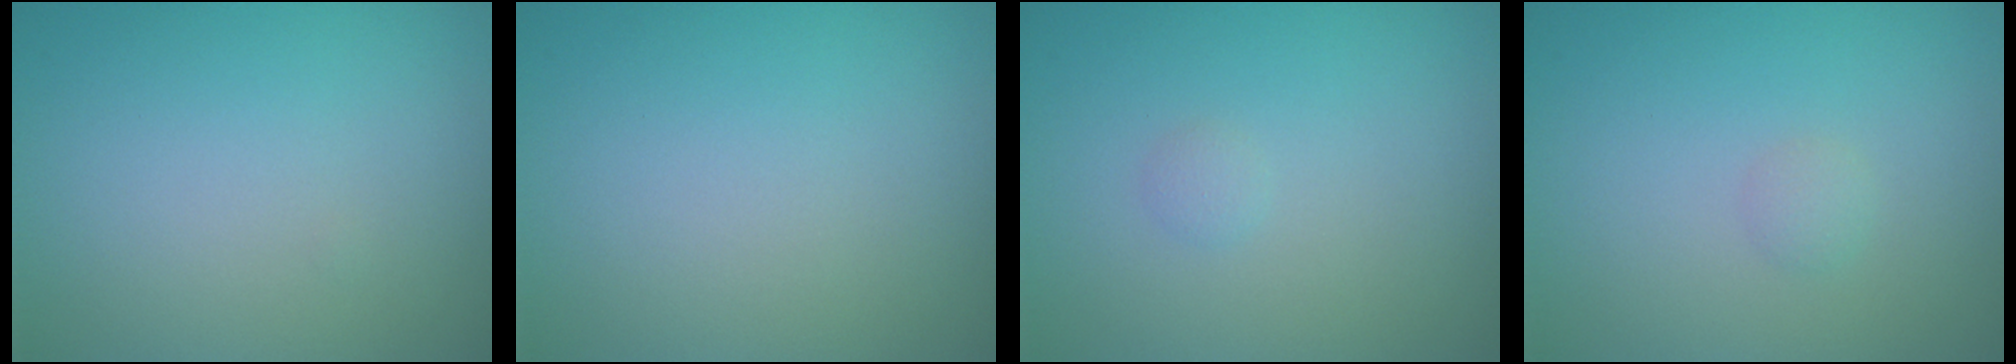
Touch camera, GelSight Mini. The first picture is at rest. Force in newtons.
{"total": 0.0}
{"total": 0.5, "press": 0.5, "slide": 0.0}
{"total": 0.7, "press": 0.7, "slide": 0.0}